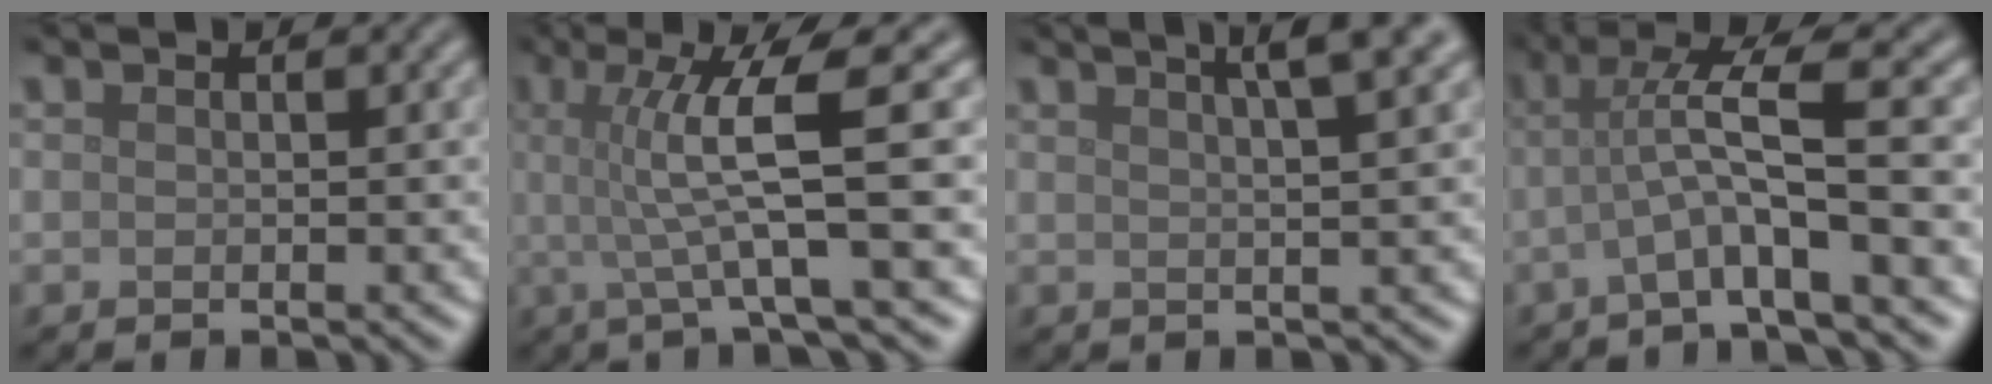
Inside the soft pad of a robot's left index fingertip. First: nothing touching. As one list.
[{"total": 6.6, "force": [0.6, 0.9, 6.5], "torque": [-0.113, 0.005, 0.010]}, {"total": 5.7, "force": [3.5, 1.5, 4.3], "torque": [-0.037, 0.028, 0.024]}, {"total": 5.1, "force": [-0.9, 0.4, 5.0], "torque": [-0.097, 0.013, -0.024]}]